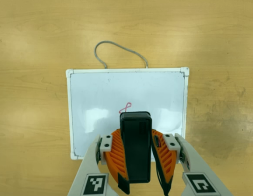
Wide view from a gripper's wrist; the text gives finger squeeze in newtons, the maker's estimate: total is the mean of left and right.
{"total": 7.6, "left": 6.2, "right": 9.0}